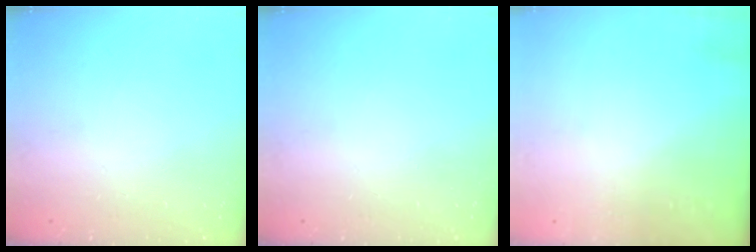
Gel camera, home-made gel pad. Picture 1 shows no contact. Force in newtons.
{"total": 0.0}
{"total": 3.1, "press": 3.0, "slide": 1.0}